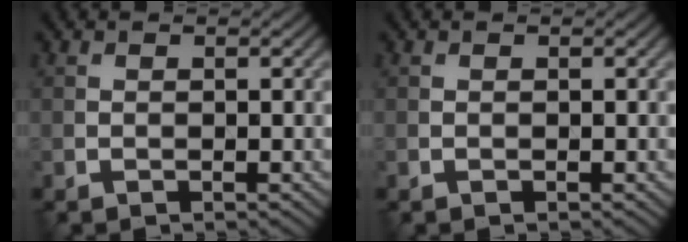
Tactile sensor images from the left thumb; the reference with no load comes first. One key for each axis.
{"total": 0.0}